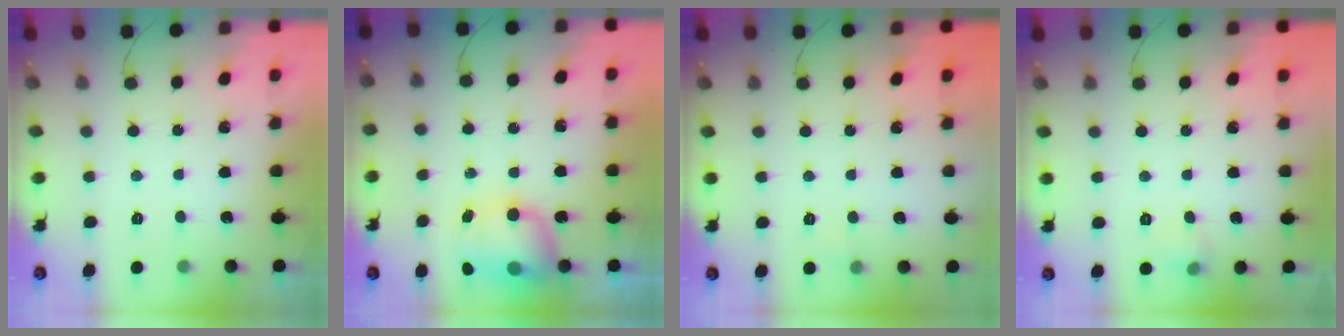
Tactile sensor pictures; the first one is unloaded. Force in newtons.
{"total": 7.9, "press": 7.8, "slide": 1.4}
{"total": 3.6, "press": 3.5, "slide": 0.9}
{"total": 5.6, "press": 4.2, "slide": 3.6}